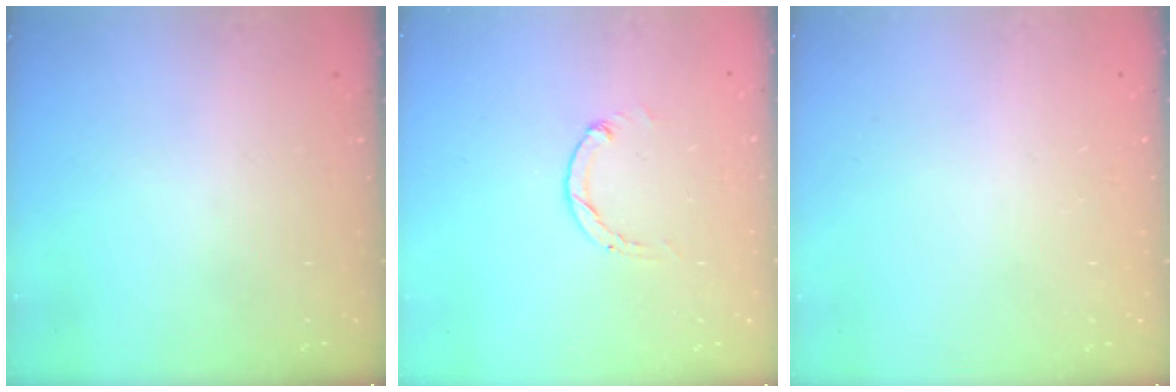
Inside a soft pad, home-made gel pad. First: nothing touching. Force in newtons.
{"total": 1.2, "press": 1.2, "slide": 0.3}
{"total": 2.4, "press": 2.4, "slide": 0.2}